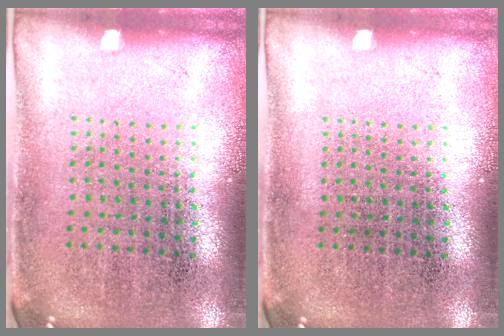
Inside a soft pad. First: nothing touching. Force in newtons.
{"total": 0.0}